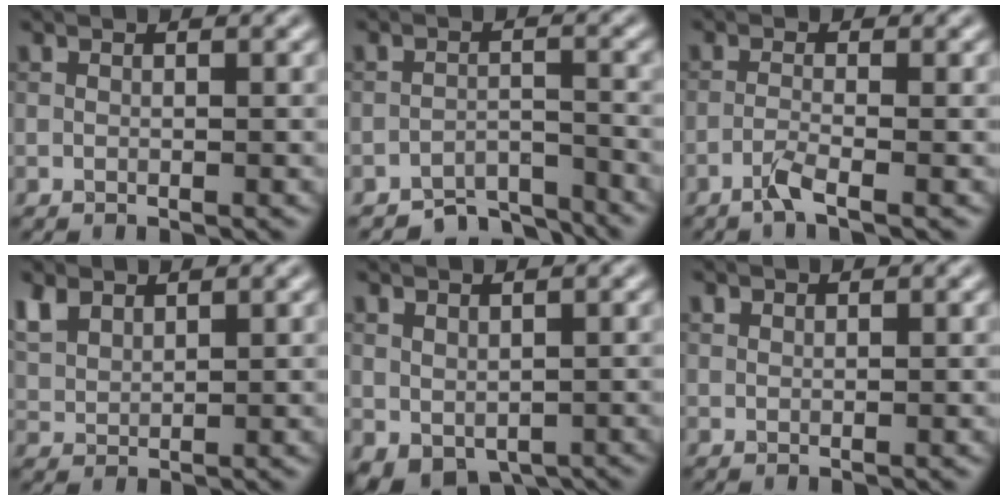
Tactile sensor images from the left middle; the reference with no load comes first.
{"total": 4.5, "force": [-4.2, 1.2, 0.9], "torque": [-0.011, -0.004, -0.072]}
{"total": 1.8, "force": [-1.2, 0.2, 1.3], "torque": [-0.030, 0.004, -0.033]}
{"total": 3.1, "force": [2.1, 1.8, 1.5], "torque": [-0.046, 0.005, 0.047]}
{"total": 3.6, "force": [-1.0, 2.3, 2.6], "torque": [-0.047, -0.013, -0.005]}
{"total": 0.6, "force": [0.5, 0.4, 0.1], "torque": [-0.001, 0.000, 0.013]}